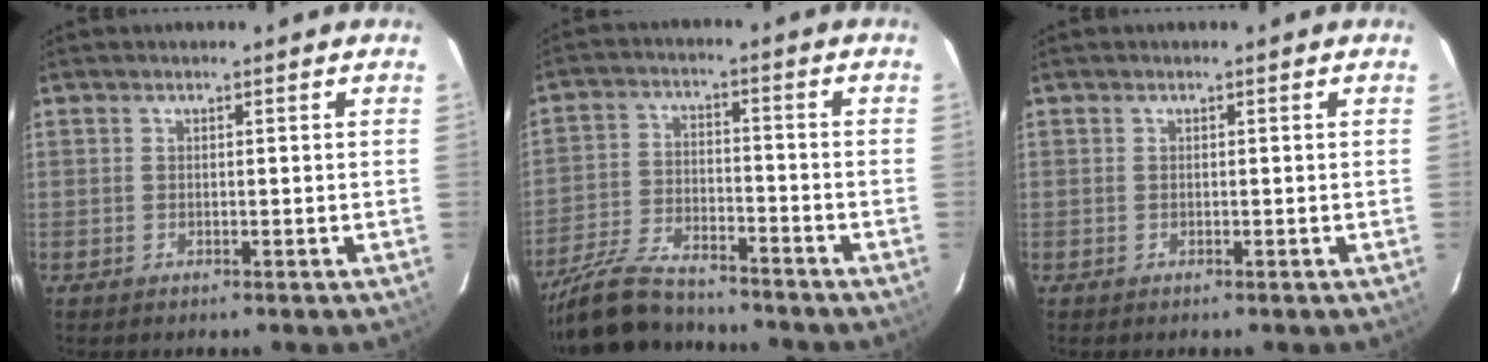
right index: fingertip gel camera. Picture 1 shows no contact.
{"total": 15.9, "force": [-13.8, 4.2, 6.7], "torque": [-0.161, -0.022, -0.245]}
{"total": 0.0}